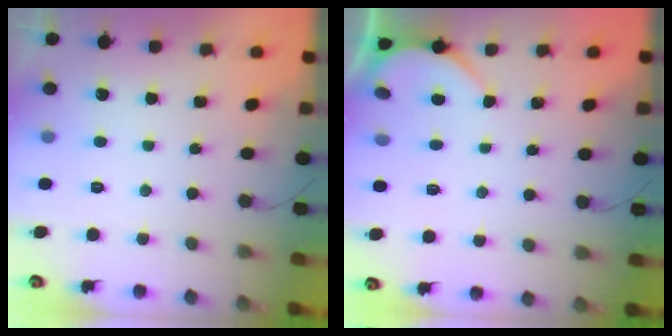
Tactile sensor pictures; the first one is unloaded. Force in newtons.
{"total": 1.6, "press": 1.6, "slide": 0.2}